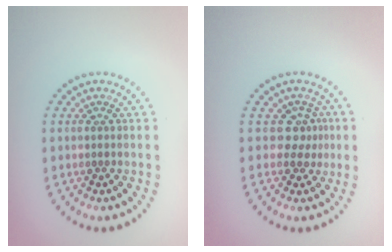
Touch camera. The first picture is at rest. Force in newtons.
{"total": 2.2, "press": 1.5, "slide": 1.6}